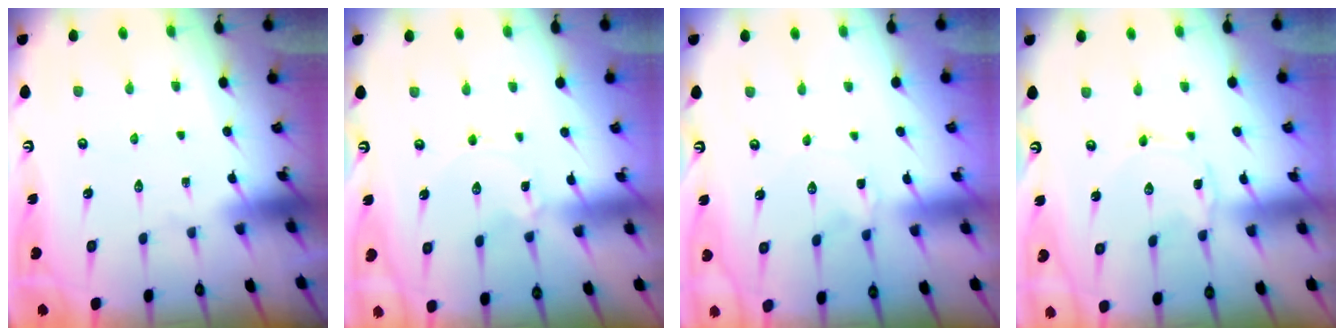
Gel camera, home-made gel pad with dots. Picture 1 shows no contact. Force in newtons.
{"total": 1.5, "press": 1.5, "slide": 0.2}
{"total": 1.5, "press": 1.4, "slide": 0.2}
{"total": 1.8, "press": 1.8, "slide": 0.3}